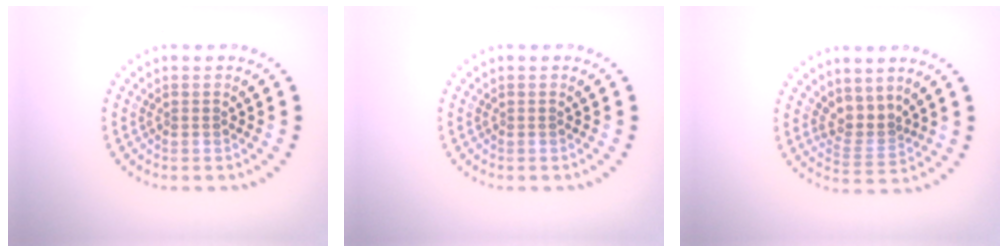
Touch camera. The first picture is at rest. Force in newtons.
{"total": 0.0}
{"total": 2.5, "press": 1.7, "slide": 1.9}